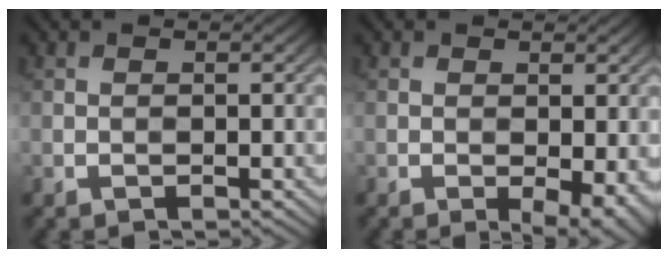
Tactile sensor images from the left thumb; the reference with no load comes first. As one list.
[{"total": 3.5, "force": [-0.9, 1.5, 3.1], "torque": [-0.041, -0.007, -0.010]}]